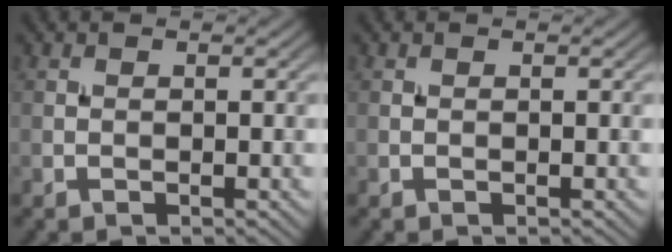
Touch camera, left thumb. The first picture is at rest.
{"total": 0.0}